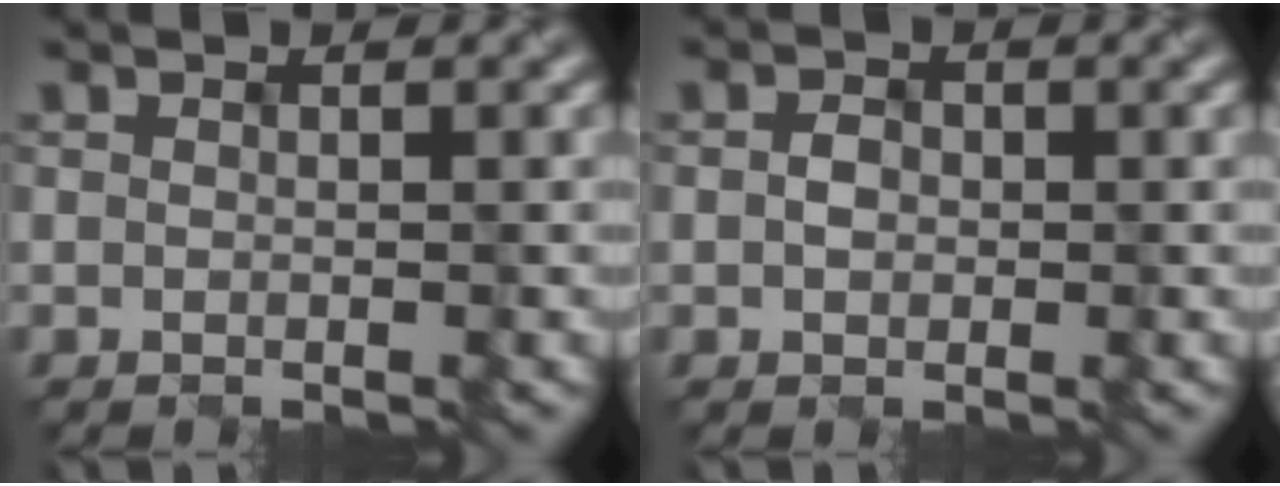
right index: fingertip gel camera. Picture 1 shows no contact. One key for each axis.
{"total": 1.1, "fx": -0.3, "fy": 0.9, "fz": 0.5, "tx": -0.013, "ty": 0.000, "tz": -0.002}